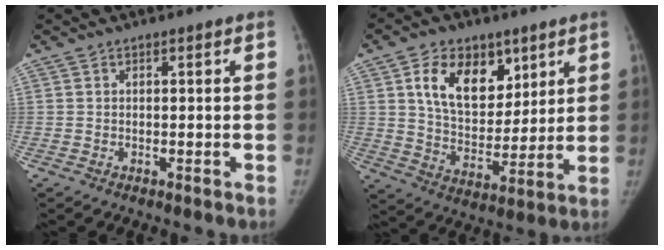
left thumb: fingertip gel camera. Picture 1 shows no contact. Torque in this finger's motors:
{"motor_torque": [1.10, 1.28, 1.01, 0.32, 0.09]}